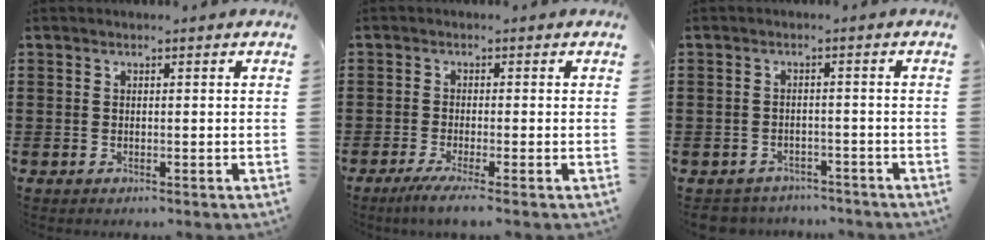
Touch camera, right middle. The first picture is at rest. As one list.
[{"total": 2.4, "force": [-1.6, -0.4, 1.8], "torque": [-0.038, -0.012, -0.029]}, {"total": 2.5, "force": [-2.4, 0.4, -0.2], "torque": [-0.006, -0.003, -0.054]}]